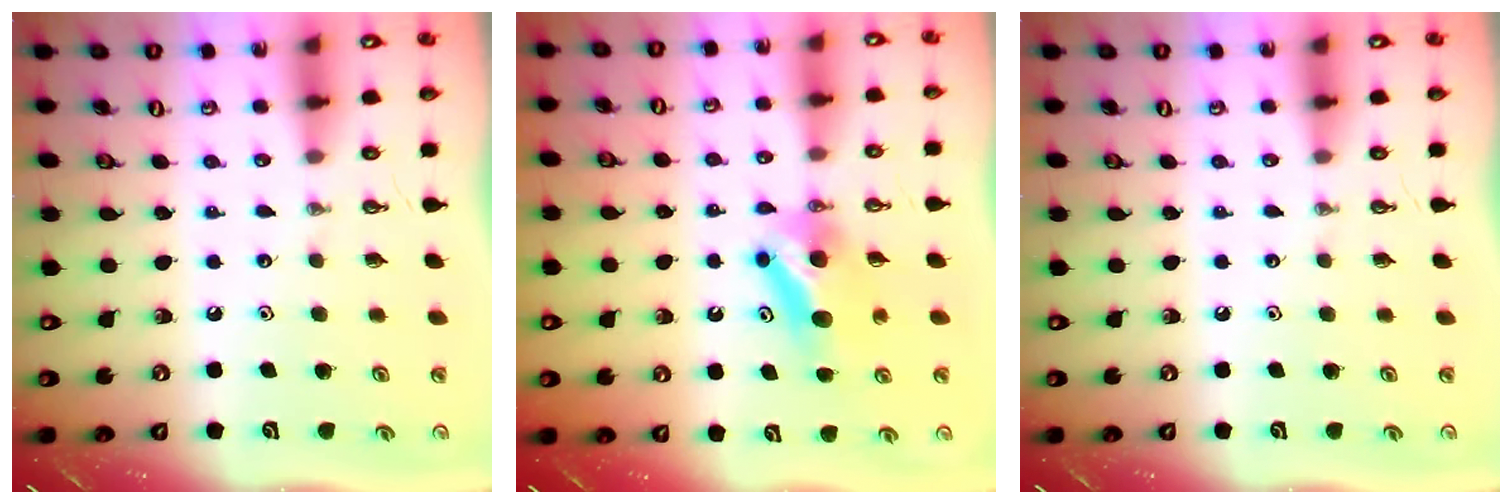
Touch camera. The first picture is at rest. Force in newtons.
{"total": 8.0, "press": 6.6, "slide": 4.5}
{"total": 0.0}